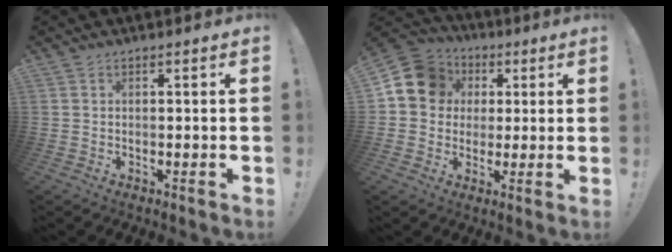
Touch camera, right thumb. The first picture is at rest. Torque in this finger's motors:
{"motor_torque": [0.80, 0.99, 0.59, -0.04, -0.01]}